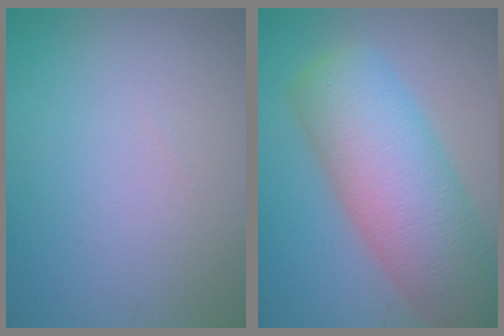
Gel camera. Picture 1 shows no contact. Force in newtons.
{"total": 10.5, "press": 10.4, "slide": 0.6}